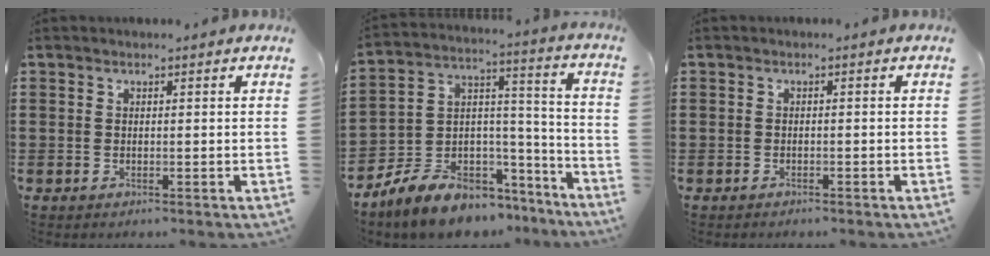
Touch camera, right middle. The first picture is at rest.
{"total": 8.1, "force": [-6.5, 4.3, 2.2], "torque": [-0.058, 0.011, -0.124]}
{"total": 1.0, "force": [-0.8, 0.5, 0.0], "torque": [-0.001, 0.002, -0.019]}